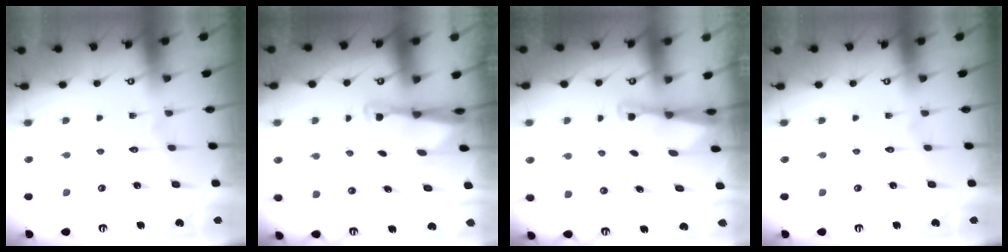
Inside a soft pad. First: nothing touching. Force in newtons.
{"total": 2.7, "press": 2.7, "slide": 0.5}
{"total": 1.8, "press": 1.7, "slide": 0.3}
{"total": 0.0}